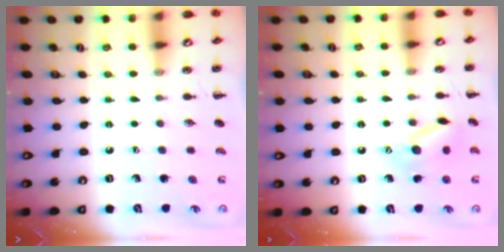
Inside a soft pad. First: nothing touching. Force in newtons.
{"total": 10.5, "press": 10.5, "slide": 0.6}